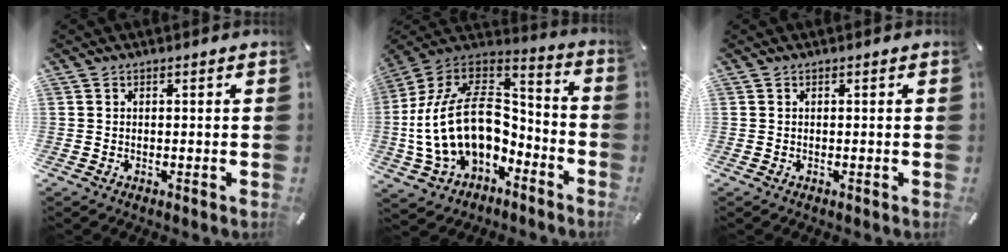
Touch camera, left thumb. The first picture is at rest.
{"total": 22.2, "force": [-3.2, 15.3, 15.8], "torque": [-0.311, 0.012, -0.044]}
{"total": 0.0}